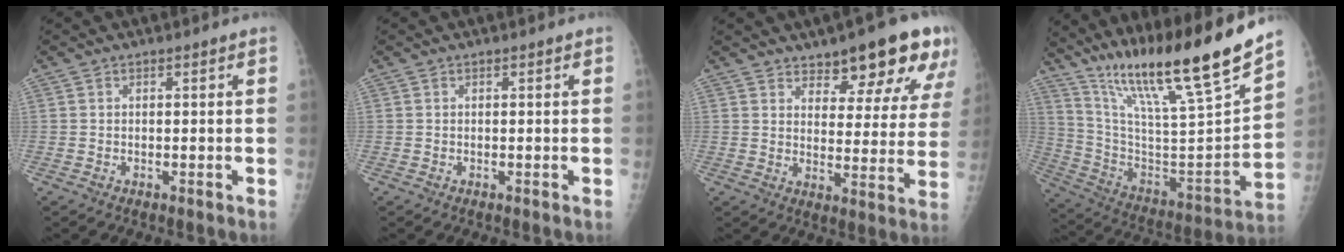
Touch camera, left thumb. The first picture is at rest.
{"total": 0.0}
{"total": 15.2, "force": [10.5, 5.4, 9.6], "torque": [-0.077, -0.060, 0.137]}
{"total": 27.1, "force": [20.2, 2.2, 17.9], "torque": [-0.283, -0.087, 0.349]}